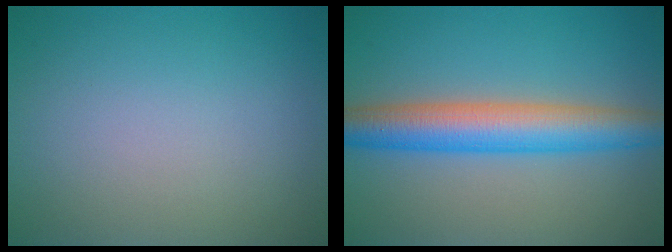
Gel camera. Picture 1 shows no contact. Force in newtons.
{"total": 6.7, "press": 6.7, "slide": 0.1}